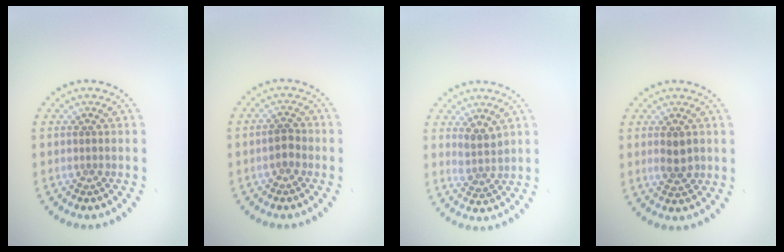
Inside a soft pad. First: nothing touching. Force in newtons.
{"total": 1.5, "press": 1.4, "slide": 0.4}
{"total": 1.9, "press": 1.6, "slide": 1.0}
{"total": 2.1, "press": 2.1, "slide": 0.3}